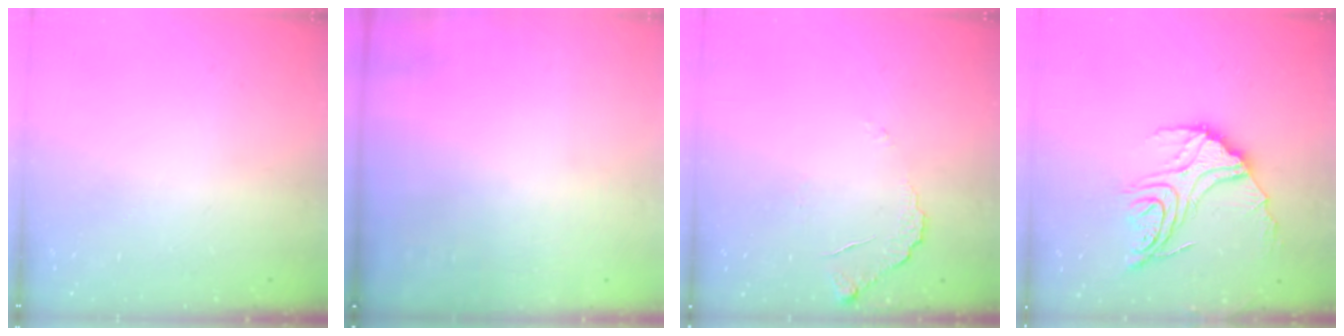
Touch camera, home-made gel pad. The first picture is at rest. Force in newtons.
{"total": 3.1, "press": 3.0, "slide": 1.0}
{"total": 8.3, "press": 8.3, "slide": 0.3}
{"total": 16.1, "press": 16.0, "slide": 1.6}